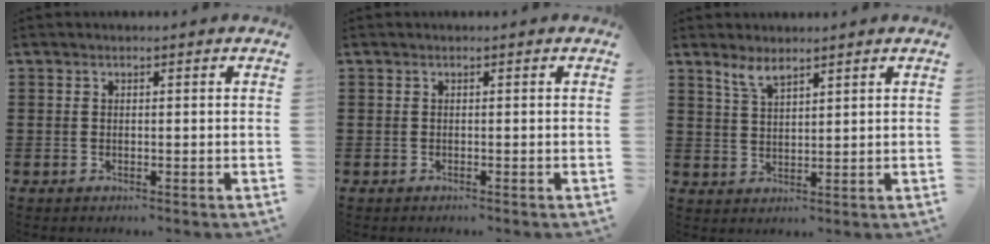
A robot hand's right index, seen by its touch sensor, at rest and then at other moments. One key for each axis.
{"total": 0.0}
{"total": 3.4, "fx": 2.7, "fy": 0.9, "fz": 1.9, "tx": -0.043, "ty": 0.002, "tz": 0.049}